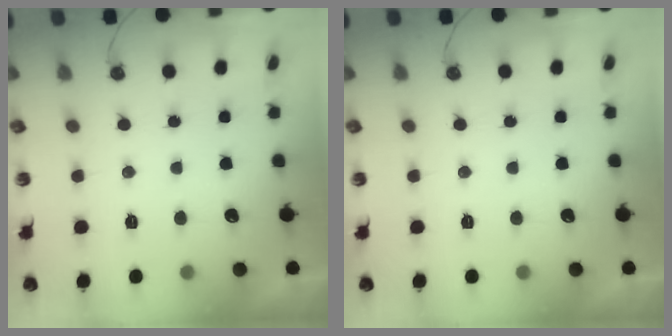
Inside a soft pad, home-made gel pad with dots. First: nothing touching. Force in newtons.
{"total": 0.0}